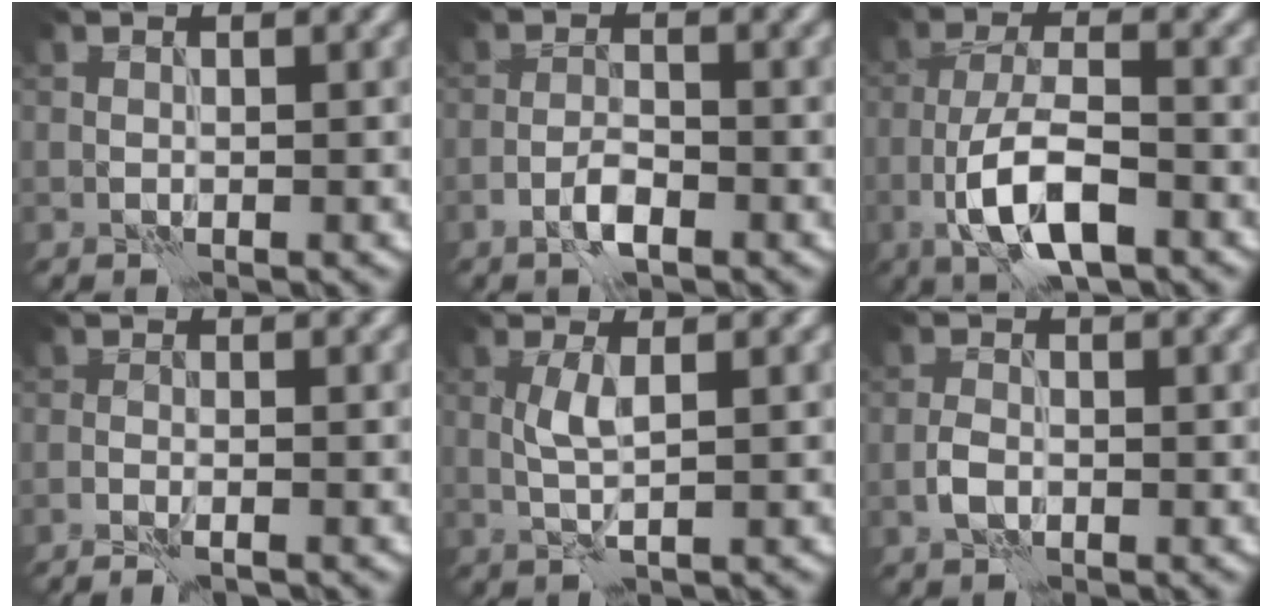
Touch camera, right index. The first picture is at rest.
{"total": 2.1, "force": [-1.4, 0.6, 1.5], "torque": [-0.030, 0.004, -0.029]}
{"total": 7.1, "force": [-3.3, 2.6, 5.8], "torque": [-0.107, 0.004, -0.066]}
{"total": 2.3, "force": [-1.7, 0.4, 1.4], "torque": [-0.023, 0.009, -0.029]}
{"total": 2.1, "force": [0.3, 0.3, 2.0], "torque": [-0.045, 0.005, 0.005]}
{"total": 1.7, "force": [-0.7, 1.0, 1.2], "torque": [-0.024, 0.003, -0.017]}